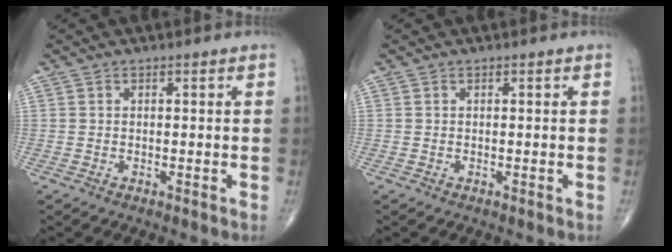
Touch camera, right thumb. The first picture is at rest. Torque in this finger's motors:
{"motor_torque": [0.05, 0.05, 0.00, 0.00, 0.00]}